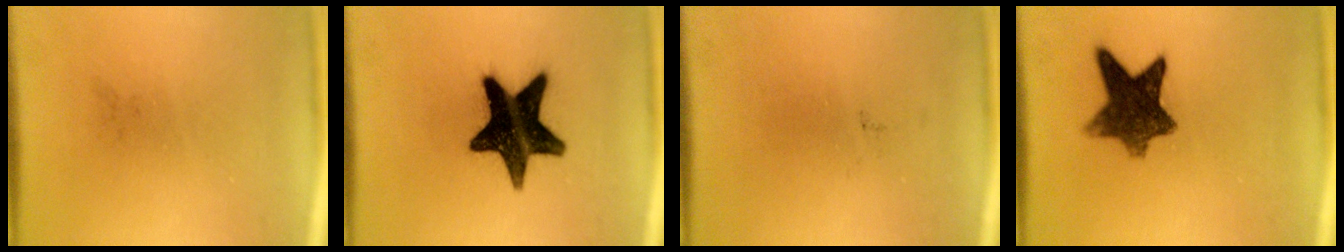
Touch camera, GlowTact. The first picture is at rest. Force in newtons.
{"total": 17.4}
{"total": 0.0}
{"total": 9.3}